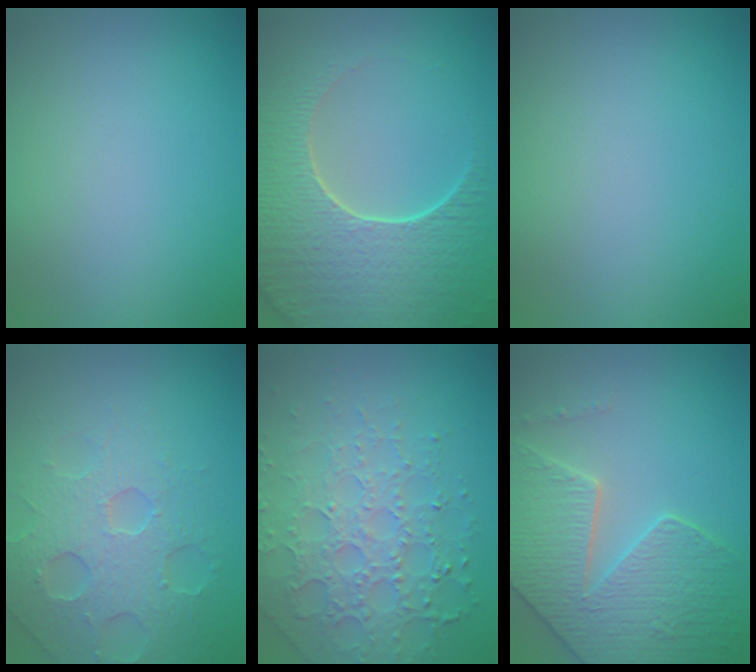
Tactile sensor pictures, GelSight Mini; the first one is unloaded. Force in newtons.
{"total": 8.0, "press": 6.2, "slide": 5.2}
{"total": 0.0}
{"total": 4.3, "press": 4.2, "slide": 0.7}
{"total": 6.4, "press": 4.9, "slide": 4.1}
{"total": 6.8, "press": 5.8, "slide": 3.6}